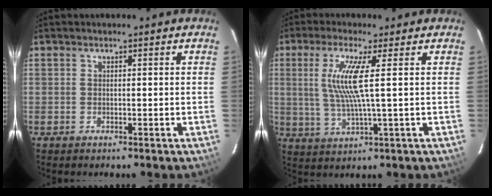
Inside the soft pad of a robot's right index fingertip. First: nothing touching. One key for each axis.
{"total": 8.1, "fx": 1.8, "fy": -0.3, "fz": 7.9, "tx": -0.158, "ty": -0.009, "tz": 0.040}